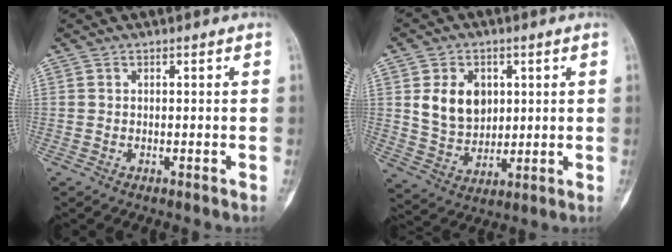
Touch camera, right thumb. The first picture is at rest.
{"total": 10.3, "force": [2.6, 7.8, 6.1], "torque": [-0.071, -0.018, 0.058]}